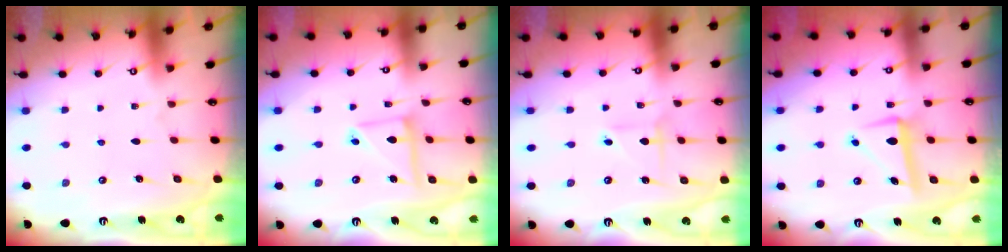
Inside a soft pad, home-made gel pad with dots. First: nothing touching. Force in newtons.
{"total": 9.0, "press": 9.0, "slide": 0.8}
{"total": 2.6, "press": 2.6, "slide": 0.0}
{"total": 8.0, "press": 7.9, "slide": 1.4}